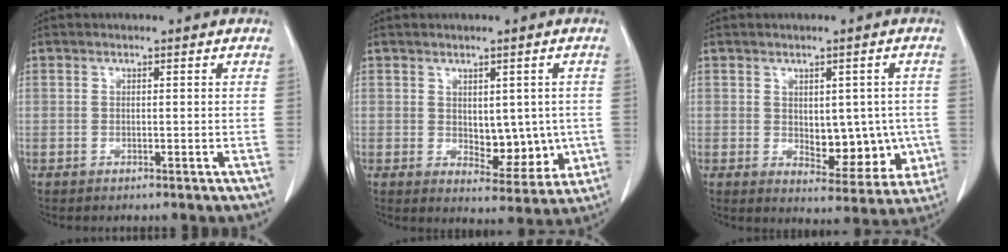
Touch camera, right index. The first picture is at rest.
{"total": 7.2, "force": [-0.1, 4.1, 5.9], "torque": [-0.063, -0.004, 0.016]}
{"total": 9.1, "force": [-0.6, 5.2, 7.4], "torque": [-0.078, 0.005, 0.011]}